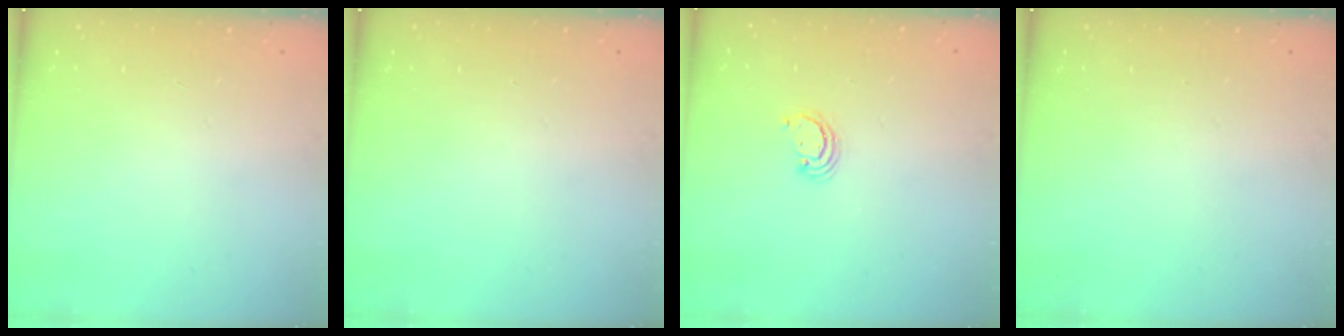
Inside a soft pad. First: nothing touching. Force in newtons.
{"total": 0.0}
{"total": 2.6, "press": 2.6, "slide": 0.3}
{"total": 0.0}